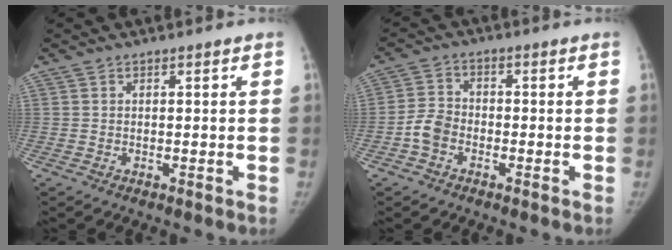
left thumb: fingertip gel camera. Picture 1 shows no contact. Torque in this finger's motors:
{"motor_torque": [-0.64, 0.67, 0.08, -0.08, -0.01]}